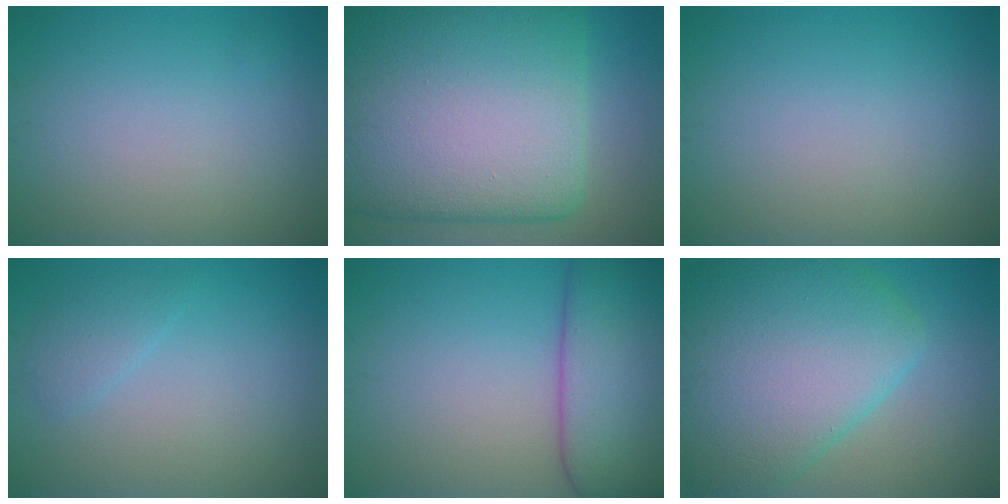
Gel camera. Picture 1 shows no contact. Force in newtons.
{"total": 22.3, "press": 22.3, "slide": 0.8}
{"total": 0.0}
{"total": 1.6, "press": 1.6, "slide": 0.0}
{"total": 9.1, "press": 9.1, "slide": 0.7}
{"total": 10.9, "press": 10.9, "slide": 0.7}